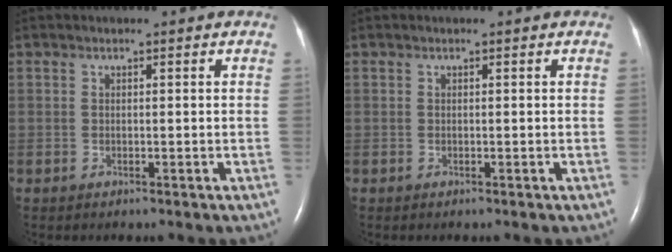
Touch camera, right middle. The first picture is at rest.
{"total": 0.0}